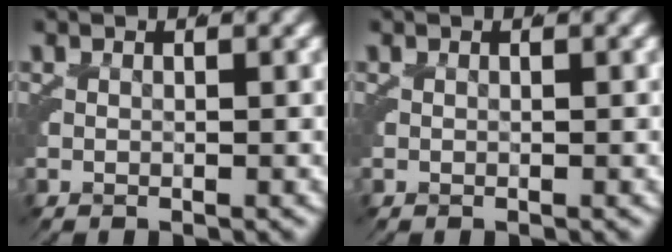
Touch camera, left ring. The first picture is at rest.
{"total": 0.0}